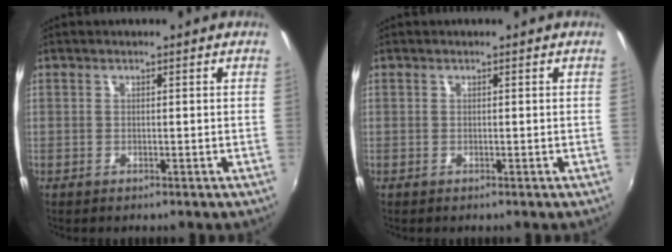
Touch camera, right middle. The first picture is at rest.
{"total": 0.0}